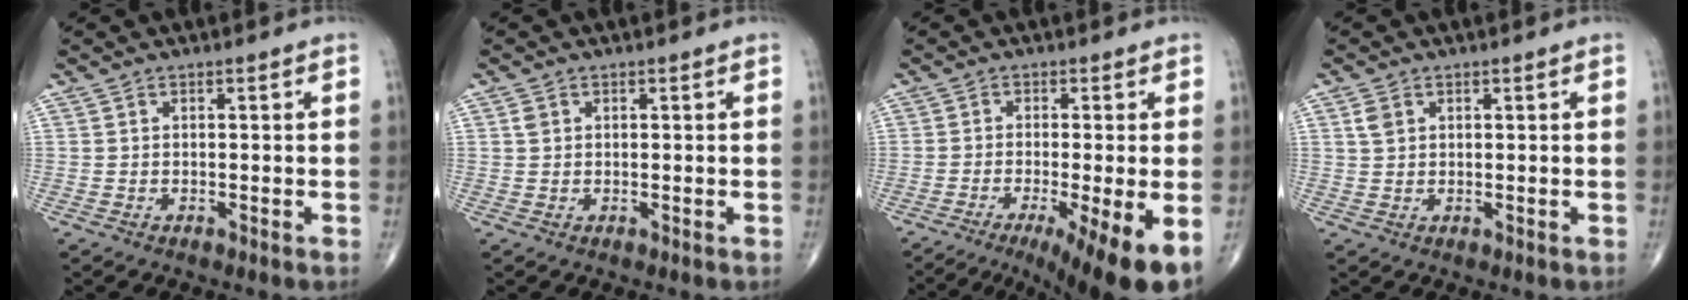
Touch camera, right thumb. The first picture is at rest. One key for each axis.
{"total": 1.2, "fx": 0.4, "fy": 1.0, "fz": 0.6, "tx": -0.008, "ty": 0.003, "tz": 0.007}
{"total": 12.9, "fx": -6.1, "fy": 1.6, "fz": 11.2, "tx": -0.138, "ty": -0.015, "tz": -0.094}
{"total": 2.3, "fx": 1.0, "fy": 1.6, "fz": 1.3, "tx": -0.022, "ty": 0.001, "tz": 0.020}